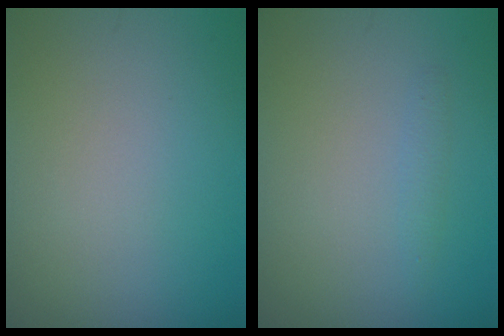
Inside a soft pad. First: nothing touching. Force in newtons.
{"total": 0.8, "press": 0.8, "slide": 0.1}